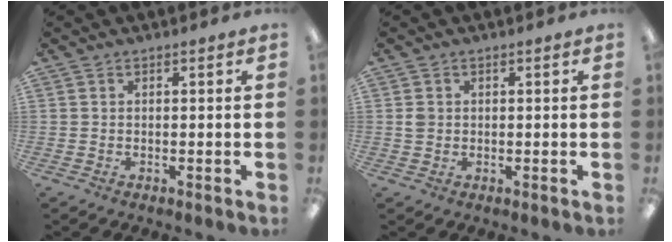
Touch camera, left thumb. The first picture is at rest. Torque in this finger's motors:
{"motor_torque": [-0.02, 0.01, -0.25, -0.02, 0.00]}